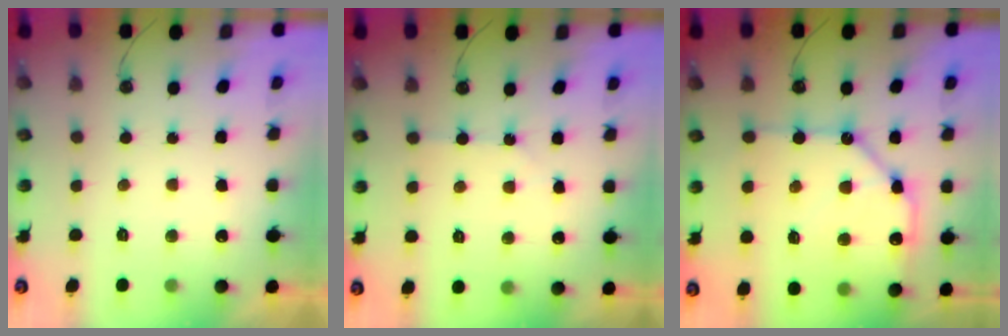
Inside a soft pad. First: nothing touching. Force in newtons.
{"total": 3.6, "press": 3.6, "slide": 0.6}
{"total": 14.9, "press": 14.8, "slide": 1.8}